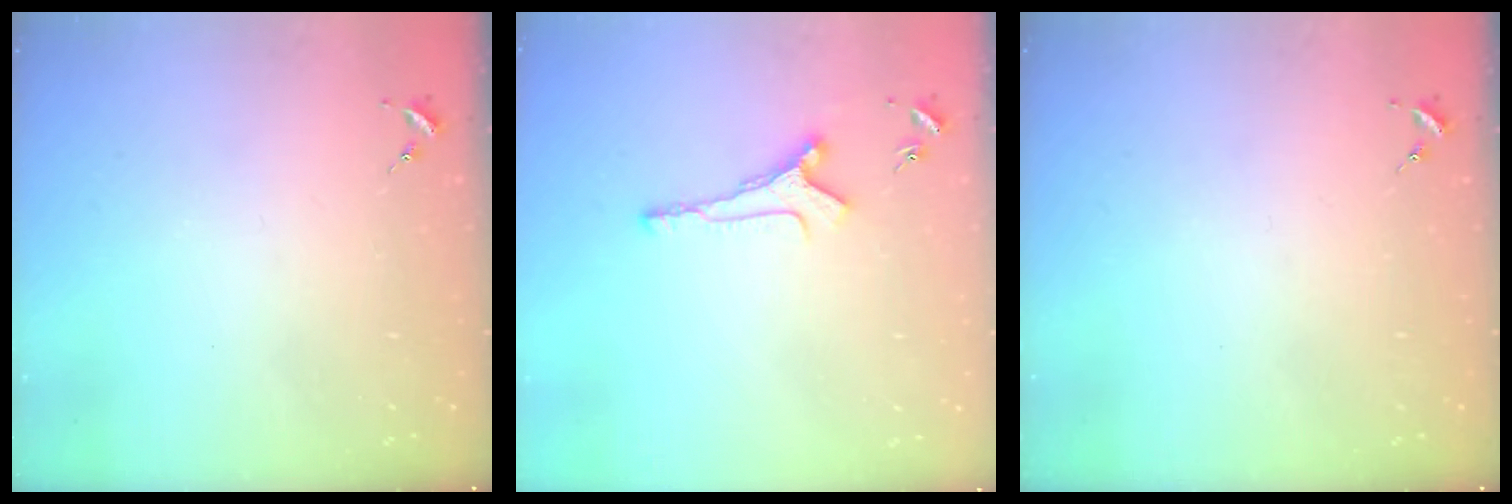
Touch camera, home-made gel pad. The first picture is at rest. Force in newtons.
{"total": 5.9, "press": 5.8, "slide": 0.7}
{"total": 0.0}